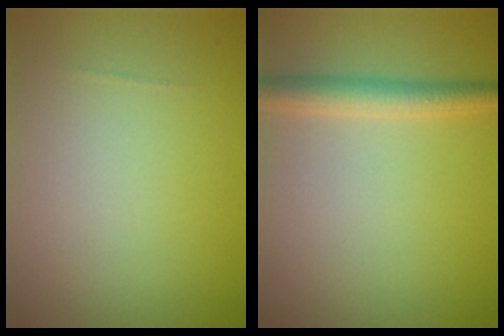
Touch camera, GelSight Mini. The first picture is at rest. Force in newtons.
{"total": 2.8, "press": 2.8, "slide": 0.1}